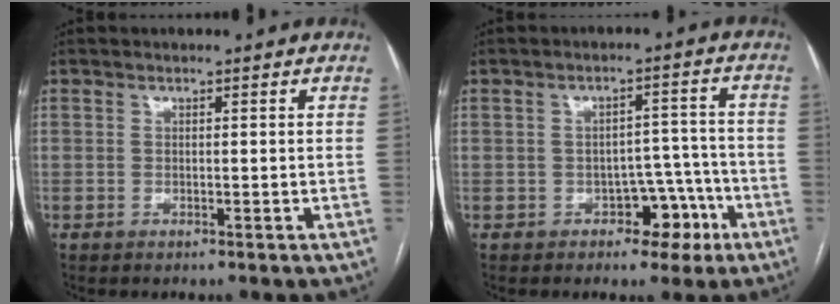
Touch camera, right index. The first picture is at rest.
{"total": 5.5, "force": [-2.8, 4.0, 2.5], "torque": [-0.018, 0.033, -0.029]}